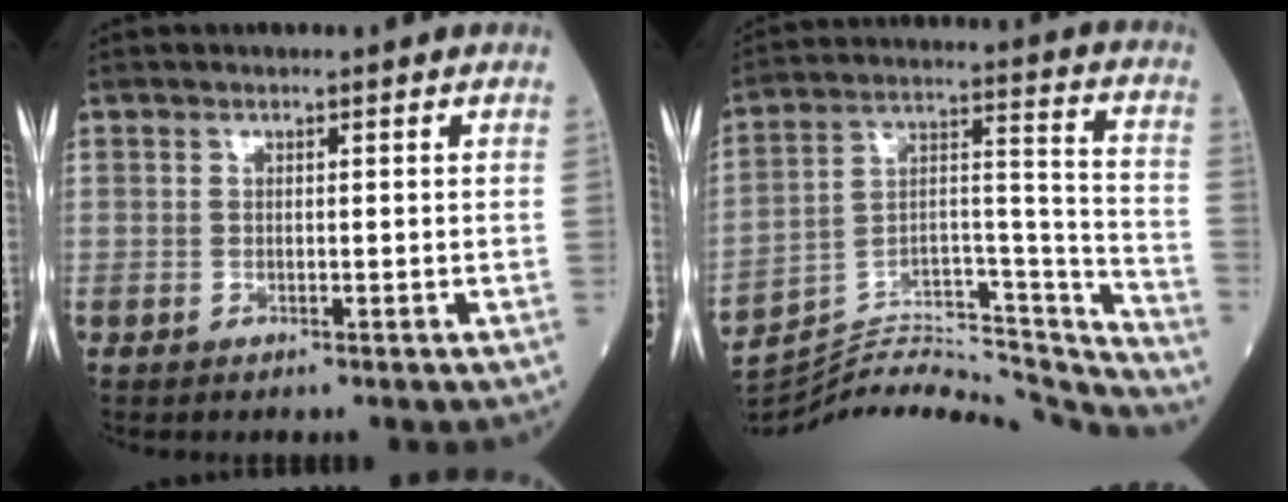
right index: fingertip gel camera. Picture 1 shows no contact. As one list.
[{"total": 29.7, "force": [-28.5, 3.3, 7.6], "torque": [-0.112, 0.021, -0.425]}]